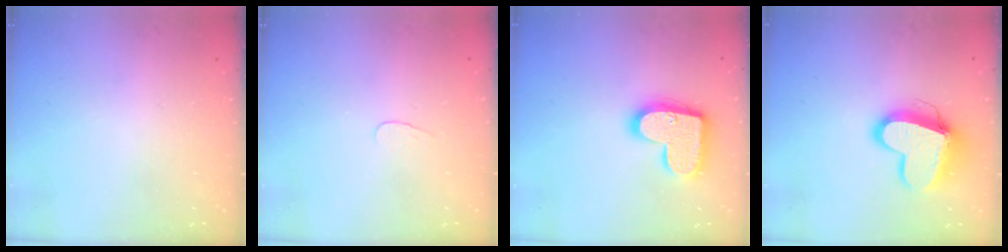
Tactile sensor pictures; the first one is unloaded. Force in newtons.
{"total": 2.8, "press": 2.7, "slide": 0.3}
{"total": 17.1, "press": 17.1, "slide": 1.0}
{"total": 13.3, "press": 13.2, "slide": 1.3}